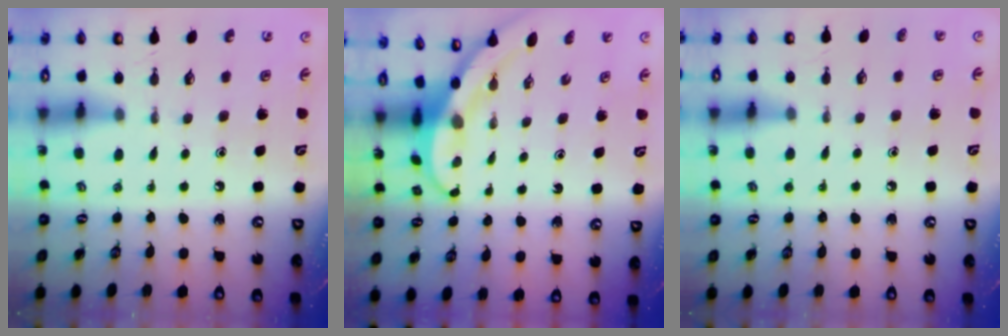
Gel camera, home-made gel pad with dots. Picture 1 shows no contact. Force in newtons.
{"total": 3.1, "press": 3.1, "slide": 0.1}
{"total": 3.8, "press": 3.8, "slide": 0.4}